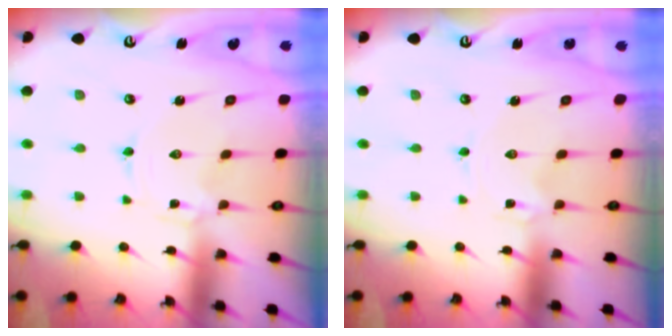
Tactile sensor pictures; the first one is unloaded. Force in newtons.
{"total": 0.0}